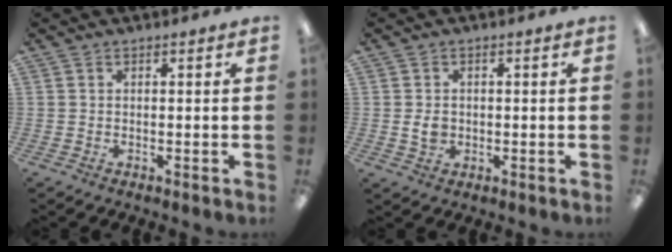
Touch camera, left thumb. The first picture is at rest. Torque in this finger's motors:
{"motor_torque": [-0.19, 0.20, 0.25, -0.29, 0.02]}